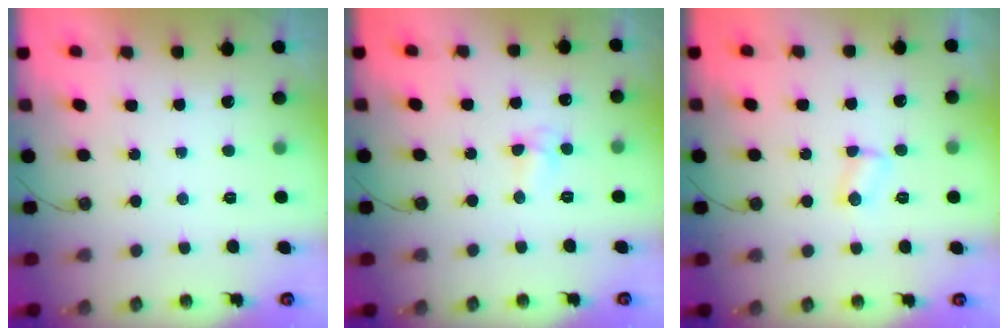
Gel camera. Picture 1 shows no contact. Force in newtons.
{"total": 5.3, "press": 5.3, "slide": 0.6}
{"total": 2.4, "press": 2.4, "slide": 0.4}